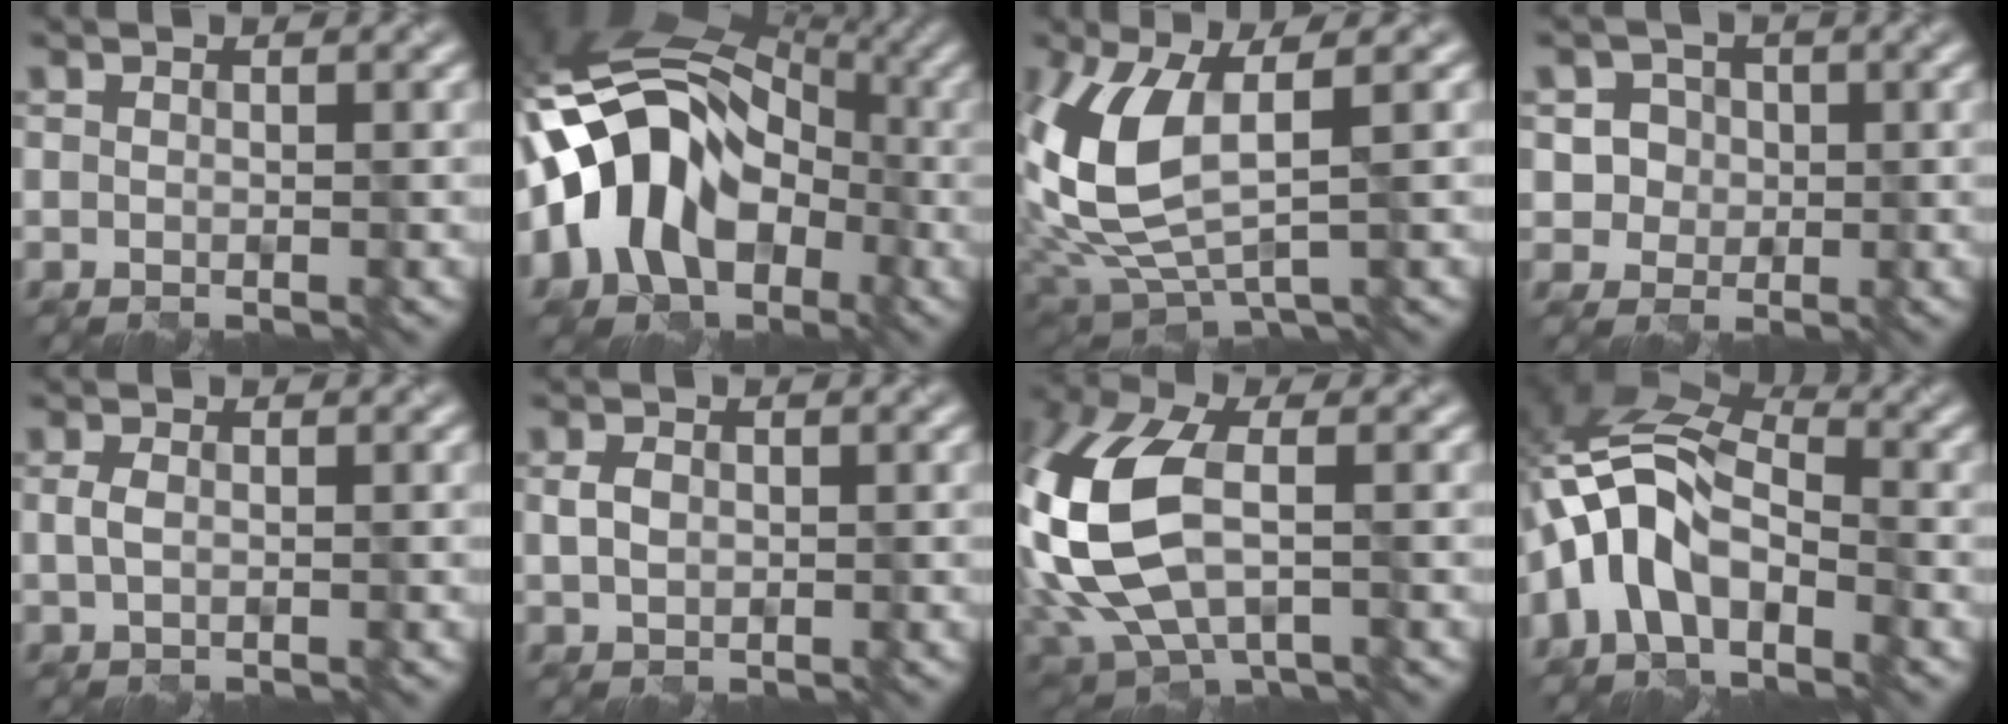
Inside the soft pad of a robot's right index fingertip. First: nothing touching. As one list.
[{"total": 13.9, "force": [-3.0, 9.8, 9.4], "torque": [-0.152, 0.023, -0.073]}, {"total": 9.5, "force": [1.1, 4.6, 8.3], "torque": [-0.218, -0.007, 0.028]}, {"total": 4.0, "force": [0.8, 3.7, 1.3], "torque": [-0.014, 0.009, 0.009]}, {"total": 1.3, "force": [0.0, 0.8, 1.0], "torque": [-0.028, 0.002, 0.002]}, {"total": 1.8, "force": [0.1, 1.4, 1.2], "torque": [-0.029, 0.002, 0.002]}, {"total": 12.8, "force": [0.1, 7.6, 10.2], "torque": [-0.266, -0.009, -0.001]}, {"total": 7.9, "force": [-3.0, 4.6, 5.7], "torque": [-0.108, 0.021, -0.079]}]